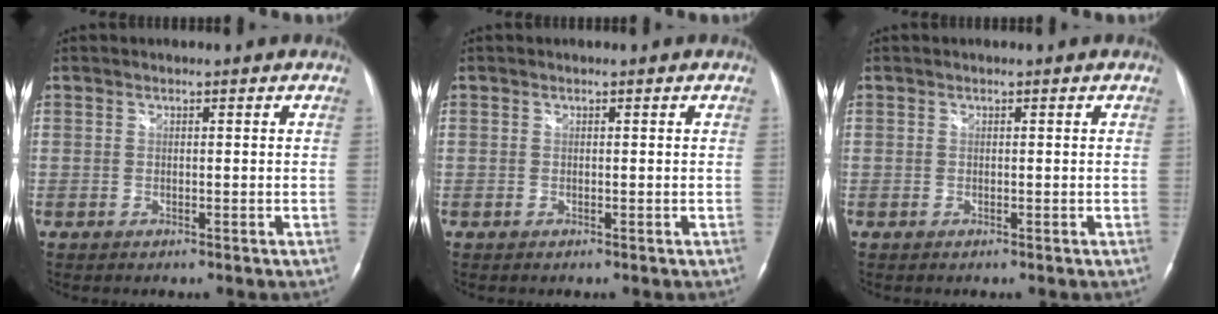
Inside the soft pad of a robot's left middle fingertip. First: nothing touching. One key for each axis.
{"total": 0.0}
{"total": 0.0}